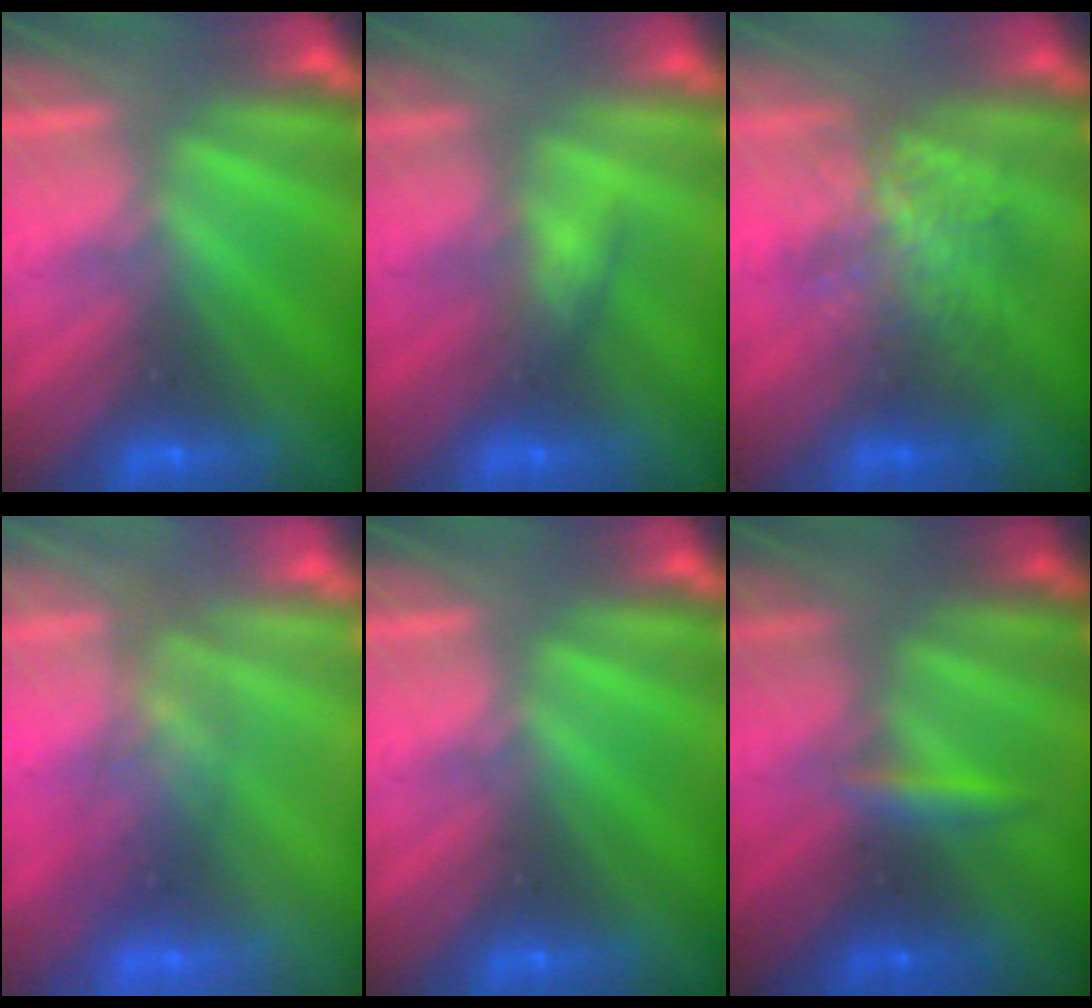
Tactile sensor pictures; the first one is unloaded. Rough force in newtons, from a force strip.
{"total": 2.6}
{"total": 2.2}
{"total": 2.6}
{"total": 0.0}
{"total": 2.4}